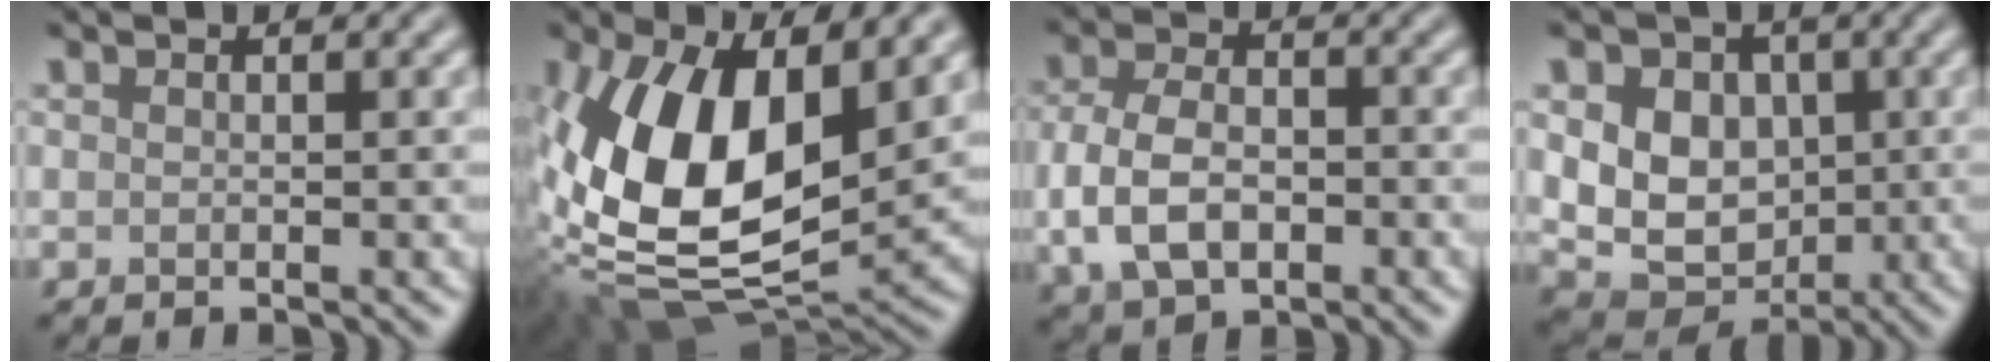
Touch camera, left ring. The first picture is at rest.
{"total": 15.7, "force": [1.4, 8.4, 13.1], "torque": [-0.260, -0.016, 0.014]}
{"total": 5.9, "force": [-1.2, 3.9, 4.3], "torque": [-0.093, -0.003, -0.027]}
{"total": 8.6, "force": [1.1, 6.9, 5.0], "torque": [-0.078, 0.009, 0.004]}